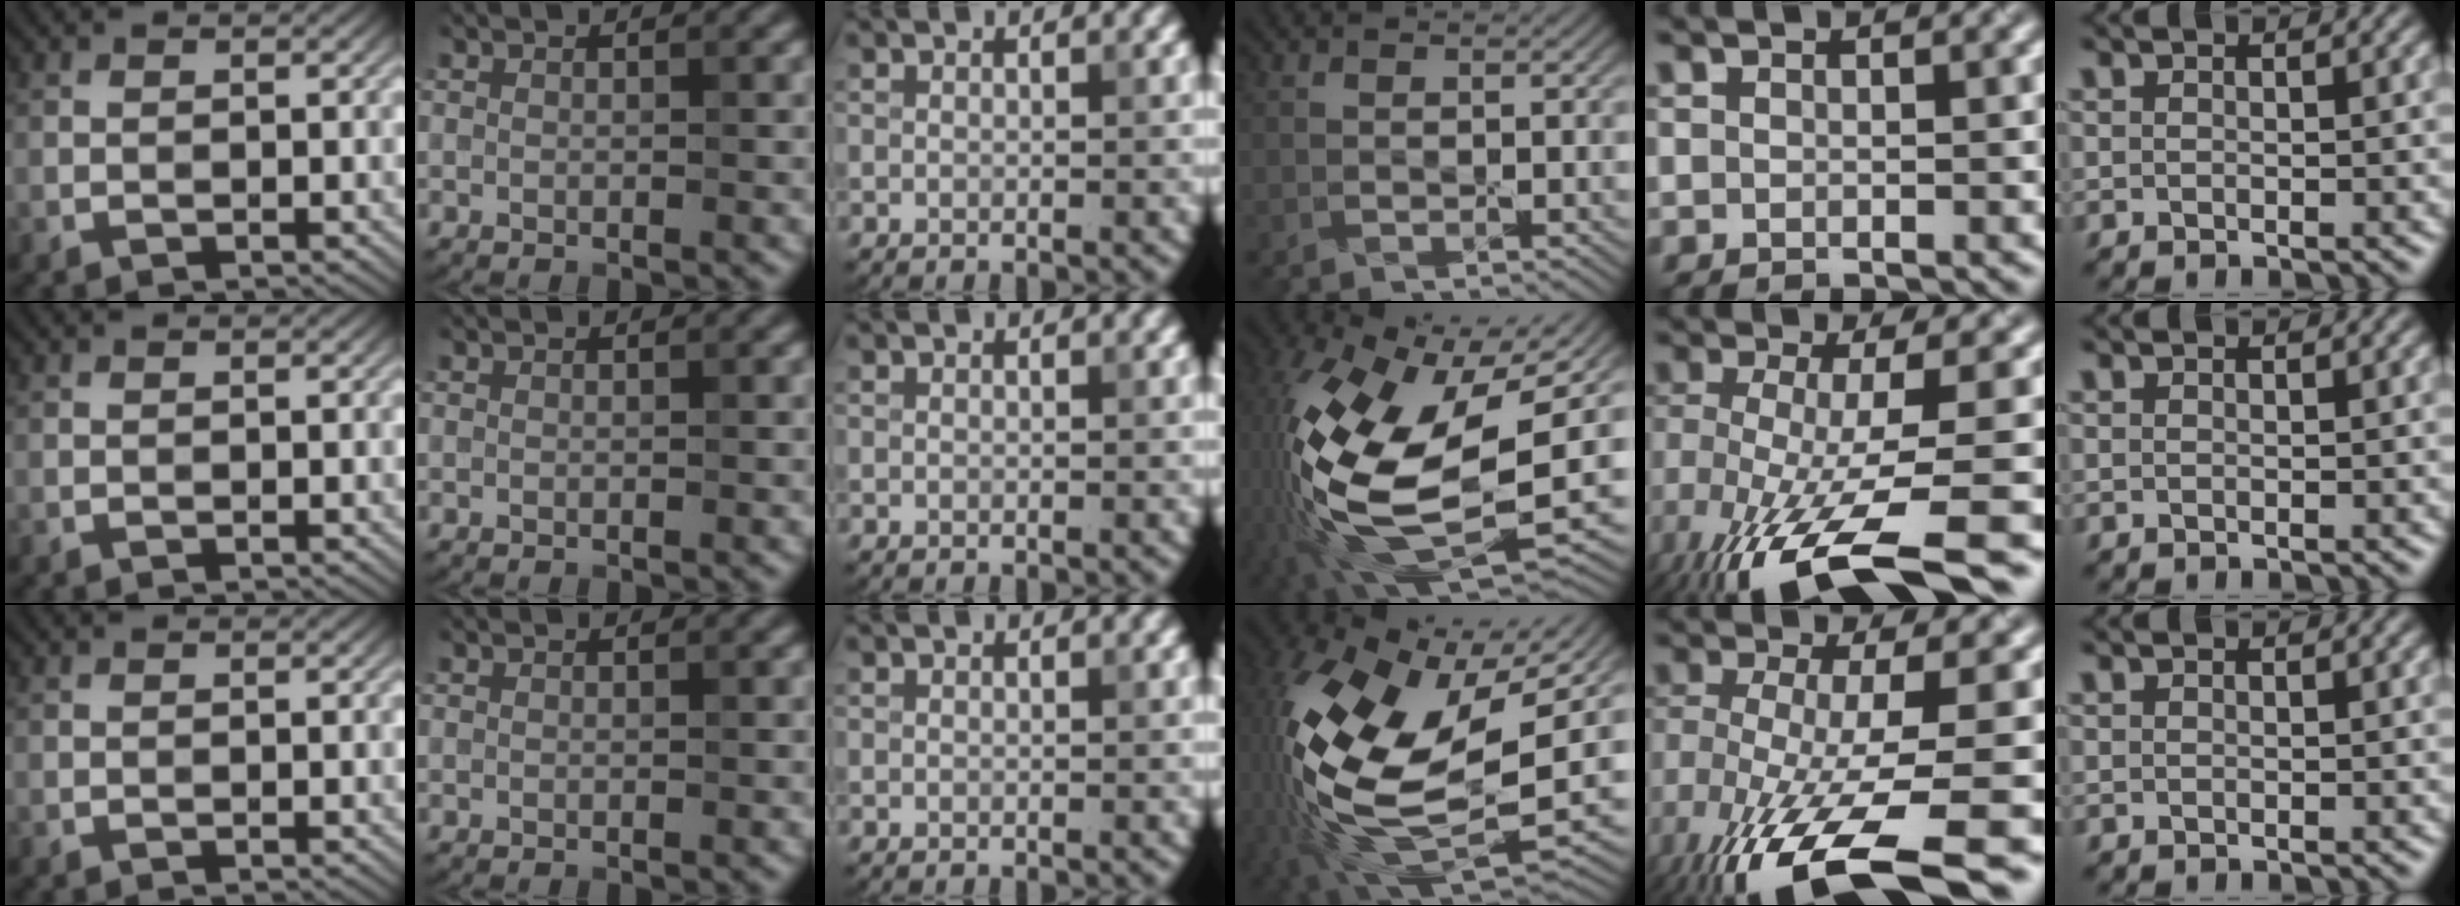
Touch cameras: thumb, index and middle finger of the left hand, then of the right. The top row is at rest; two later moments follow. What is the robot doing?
{"motion": "peel", "object": "aluminum foil"}